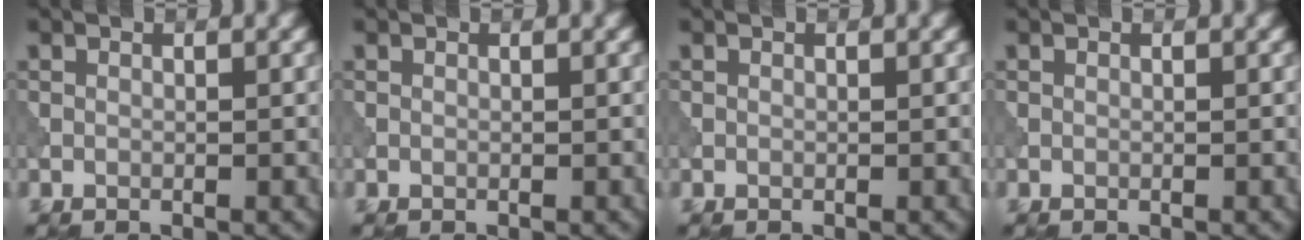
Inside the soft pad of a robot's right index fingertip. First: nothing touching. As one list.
[{"total": 0.0}, {"total": 0.0}, {"total": 0.0}]